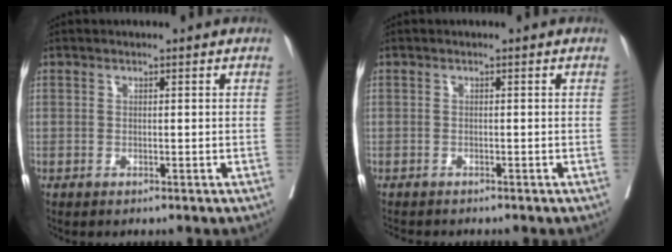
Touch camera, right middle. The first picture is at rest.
{"total": 3.0, "force": [-2.8, 0.4, 0.9], "torque": [-0.019, -0.010, -0.043]}